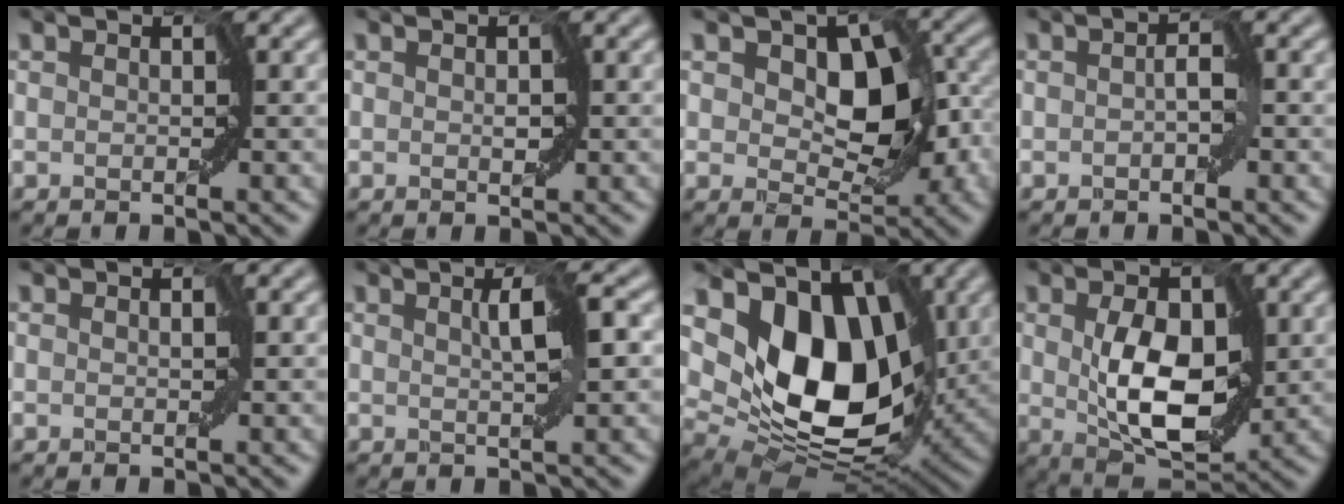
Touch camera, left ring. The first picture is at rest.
{"total": 0.6, "force": [0.1, 0.3, 0.5], "torque": [-0.013, -0.002, 0.004]}
{"total": 9.1, "force": [1.2, 5.7, 7.0], "torque": [-0.098, 0.005, 0.018]}
{"total": 1.4, "force": [-0.3, 0.5, 1.3], "torque": [-0.026, 0.004, -0.005]}
{"total": 0.5, "force": [0.3, 0.3, 0.3], "torque": [-0.004, -0.002, 0.001]}
{"total": 2.2, "force": [0.6, -0.1, 2.2], "torque": [-0.049, 0.003, 0.013]}
{"total": 12.7, "force": [3.5, 8.6, 8.7], "torque": [-0.142, -0.021, 0.066]}
{"total": 7.3, "force": [0.1, 4.0, 6.1], "torque": [-0.124, -0.010, 0.010]}